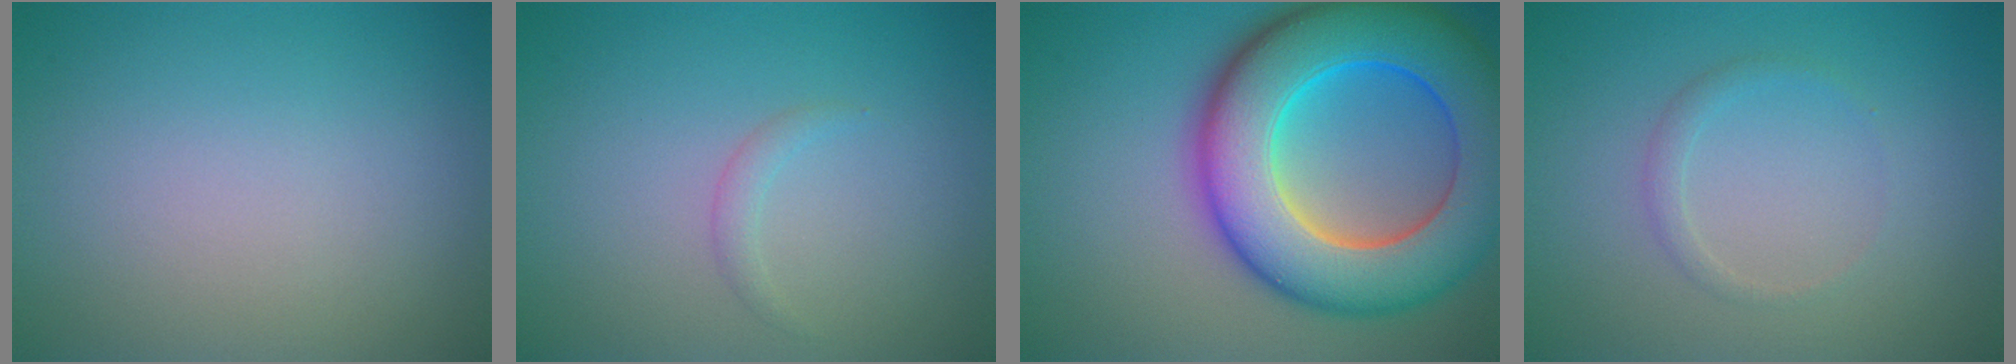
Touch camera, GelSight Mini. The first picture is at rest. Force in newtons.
{"total": 0.9, "press": 0.9, "slide": 0.1}
{"total": 13.5, "press": 13.5, "slide": 0.2}
{"total": 1.1, "press": 1.1, "slide": 0.0}